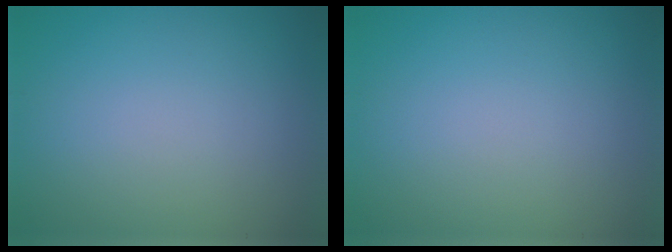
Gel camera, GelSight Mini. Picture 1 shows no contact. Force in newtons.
{"total": 0.0}